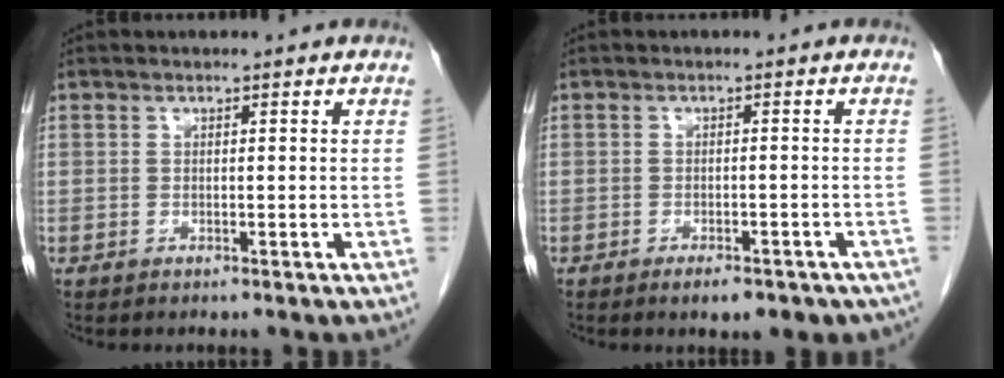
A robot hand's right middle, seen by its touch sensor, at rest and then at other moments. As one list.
[{"total": 6.5, "force": [-5.0, 2.5, 3.4], "torque": [-0.030, 0.003, -0.059]}]